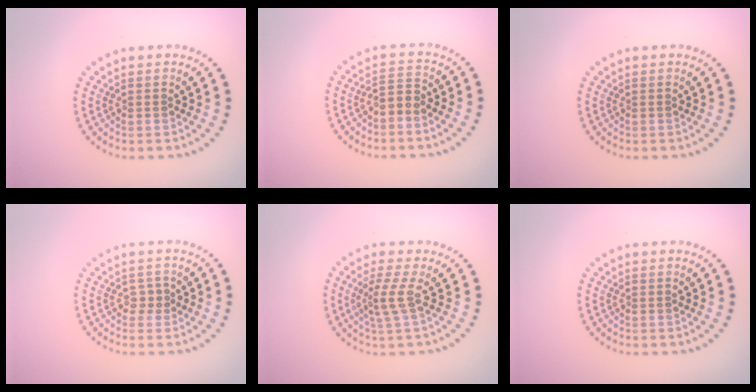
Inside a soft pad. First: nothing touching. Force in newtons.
{"total": 1.9, "press": 1.3, "slide": 1.4}
{"total": 0.0}
{"total": 0.9, "press": 0.8, "slide": 0.5}
{"total": 2.3, "press": 1.6, "slide": 1.7}
{"total": 0.0}